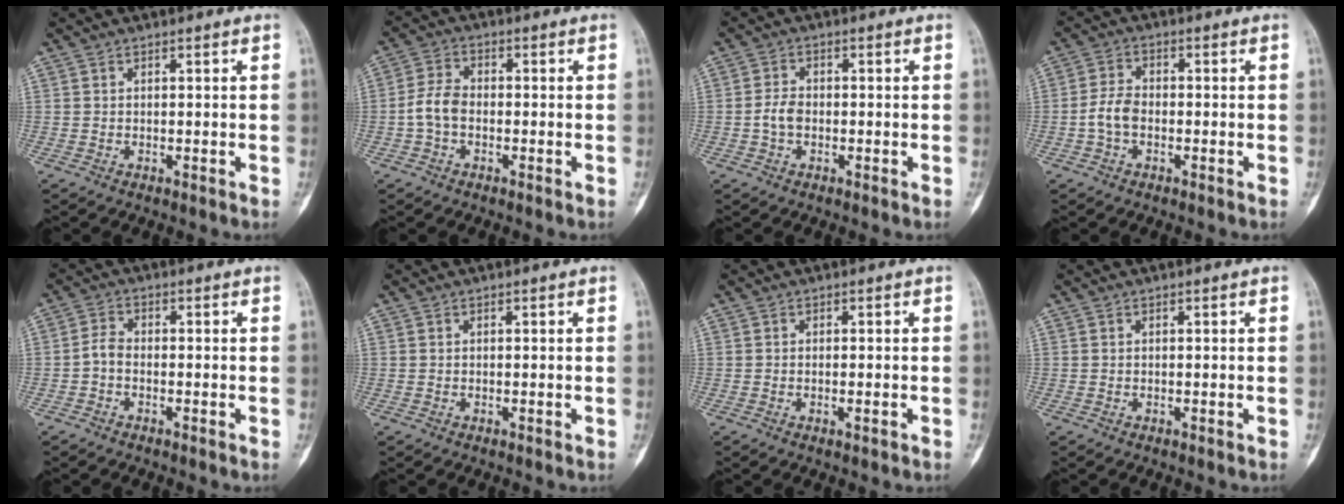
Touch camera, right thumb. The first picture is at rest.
{"total": 5.1, "force": [-1.2, 3.3, 3.6], "torque": [-0.074, 0.017, -0.031]}
{"total": 3.2, "force": [-0.7, 2.2, 2.3], "torque": [-0.043, 0.010, -0.019]}
{"total": 4.6, "force": [-1.3, 2.9, 3.3], "torque": [-0.067, 0.015, -0.030]}
{"total": 2.6, "force": [-1.0, 1.6, 1.8], "torque": [-0.036, 0.012, -0.028]}
{"total": 0.0}
{"total": 1.2, "force": [-0.4, 0.3, 1.1], "torque": [-0.017, 0.004, -0.004]}
{"total": 0.0}